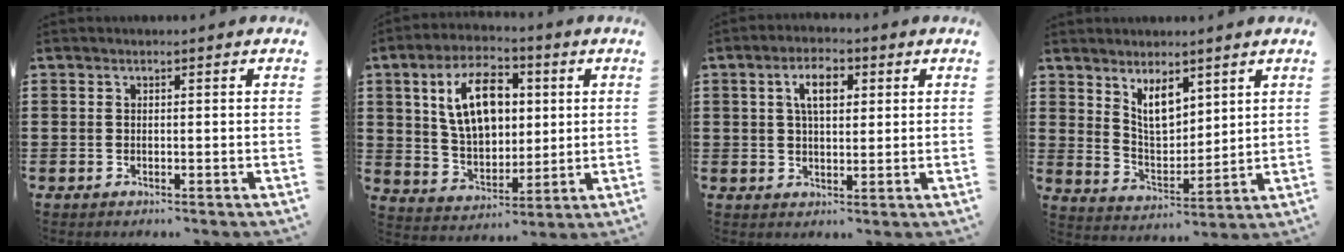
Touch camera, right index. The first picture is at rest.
{"total": 11.9, "force": [3.2, 6.9, 9.1], "torque": [-0.178, 0.018, 0.055]}
{"total": 5.0, "force": [1.5, 2.4, 4.1], "torque": [-0.082, 0.009, 0.022]}
{"total": 6.5, "force": [4.0, 3.2, 4.1], "torque": [-0.085, -0.007, 0.073]}